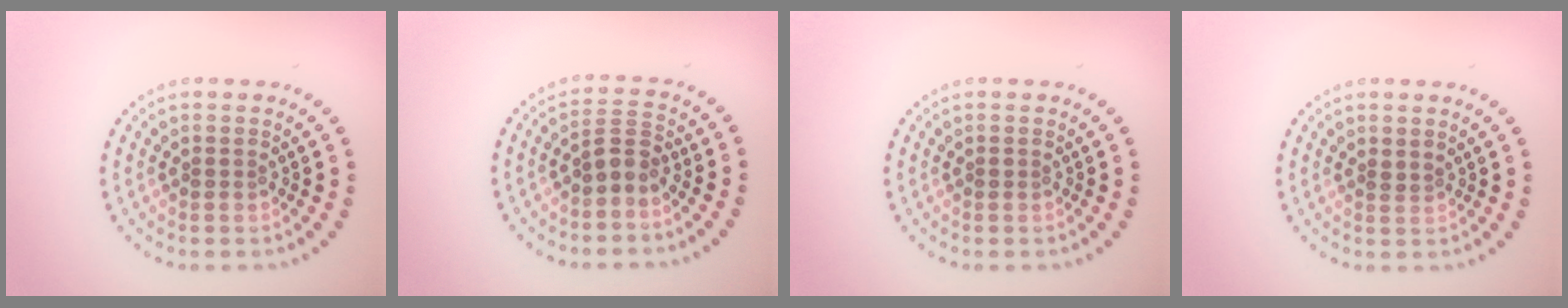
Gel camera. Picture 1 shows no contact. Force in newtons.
{"total": 2.0, "press": 1.6, "slide": 1.1}
{"total": 0.0}
{"total": 0.5, "press": 0.3, "slide": 0.4}